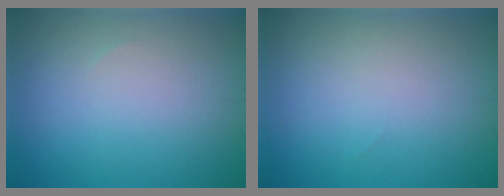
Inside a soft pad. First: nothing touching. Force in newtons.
{"total": 0.0}